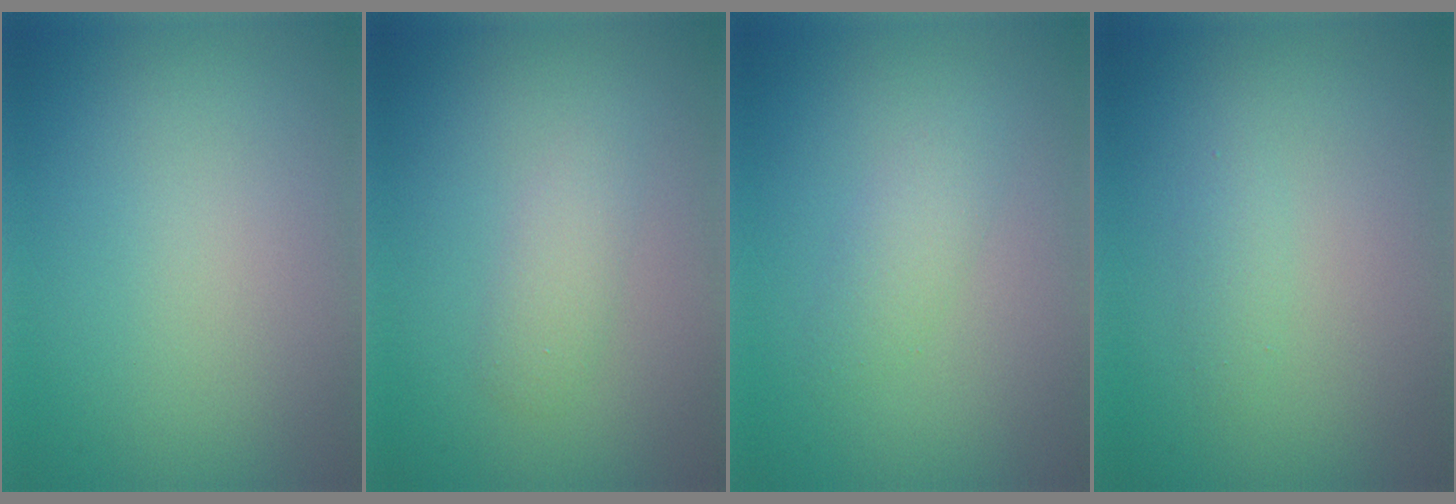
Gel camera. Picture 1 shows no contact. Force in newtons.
{"total": 2.4, "press": 2.4, "slide": 0.2}
{"total": 1.8, "press": 1.8, "slide": 0.1}
{"total": 0.8, "press": 0.8, "slide": 0.0}